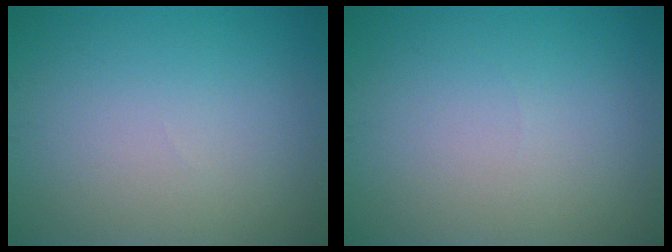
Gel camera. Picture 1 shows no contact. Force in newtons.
{"total": 0.0}